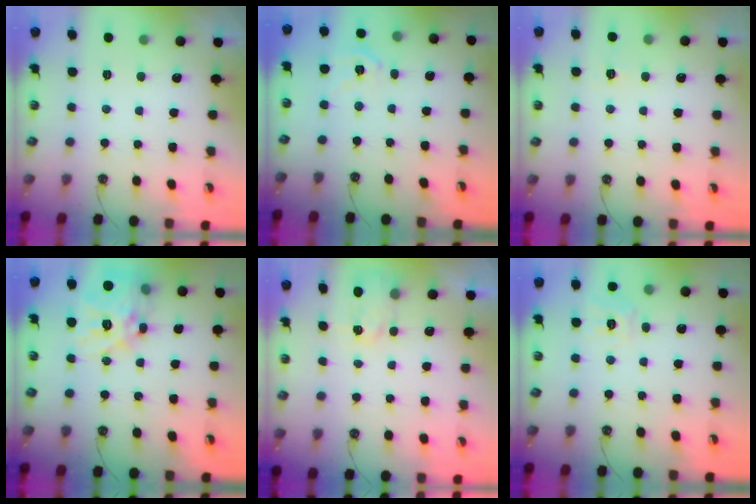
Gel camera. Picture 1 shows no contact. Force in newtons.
{"total": 8.3, "press": 8.3, "slide": 1.1}
{"total": 2.7, "press": 2.7, "slide": 0.4}
{"total": 17.6, "press": 17.5, "slide": 1.8}
{"total": 2.9, "press": 2.9, "slide": 0.4}
{"total": 9.0, "press": 8.9, "slide": 1.1}